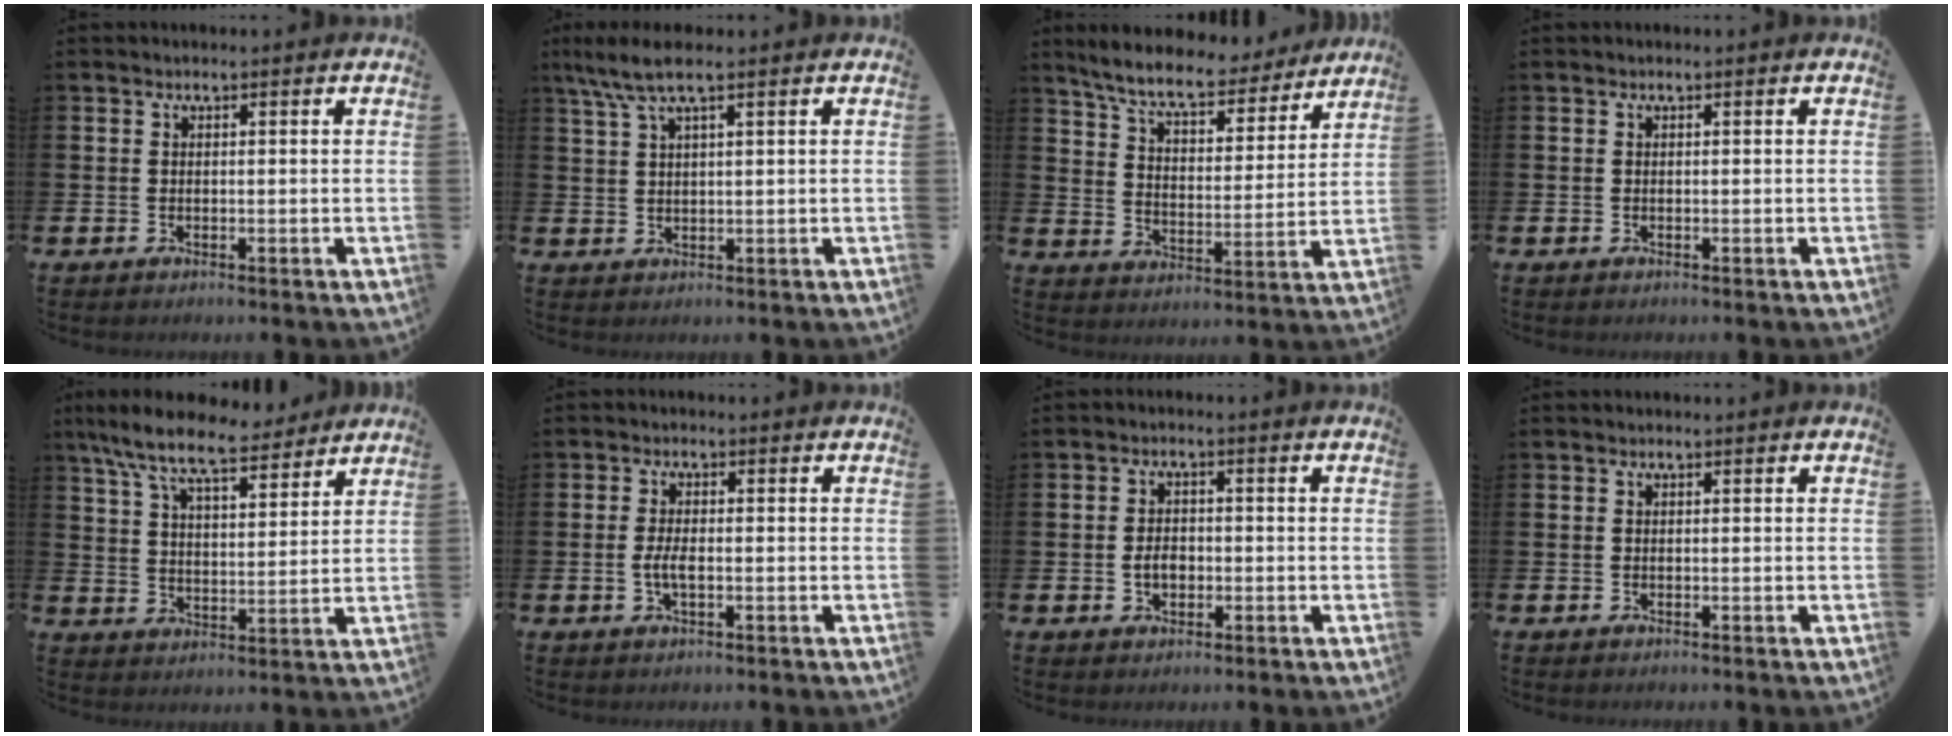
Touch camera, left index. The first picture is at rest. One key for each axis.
{"total": 5.3, "fx": 3.6, "fy": 0.9, "fz": 3.8, "tx": -0.086, "ty": -0.001, "tz": 0.067}
{"total": 8.5, "fx": 7.8, "fy": 1.6, "fz": 3.0, "tx": -0.087, "ty": -0.047, "tz": 0.134}
{"total": 0.0}
{"total": 9.5, "fx": 8.4, "fy": 2.3, "fz": 4.0, "tx": -0.105, "ty": -0.039, "tz": 0.149}
{"total": 2.5, "fx": -0.5, "fy": 1.0, "fz": 2.3, "tx": -0.039, "ty": 0.000, "tz": -0.010}
{"total": 2.7, "fx": -0.5, "fy": 1.9, "fz": 1.9, "tx": -0.019, "ty": -0.002, "tz": -0.016}
{"total": 0.0}